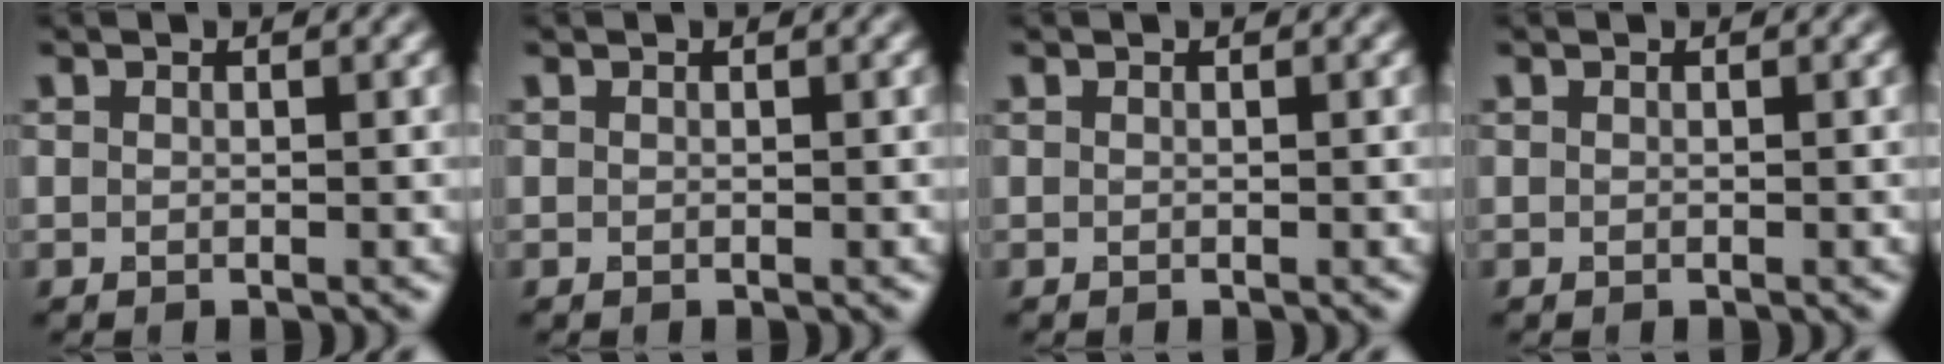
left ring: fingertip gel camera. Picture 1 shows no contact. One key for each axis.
{"total": 0.0}
{"total": 0.0}
{"total": 0.0}